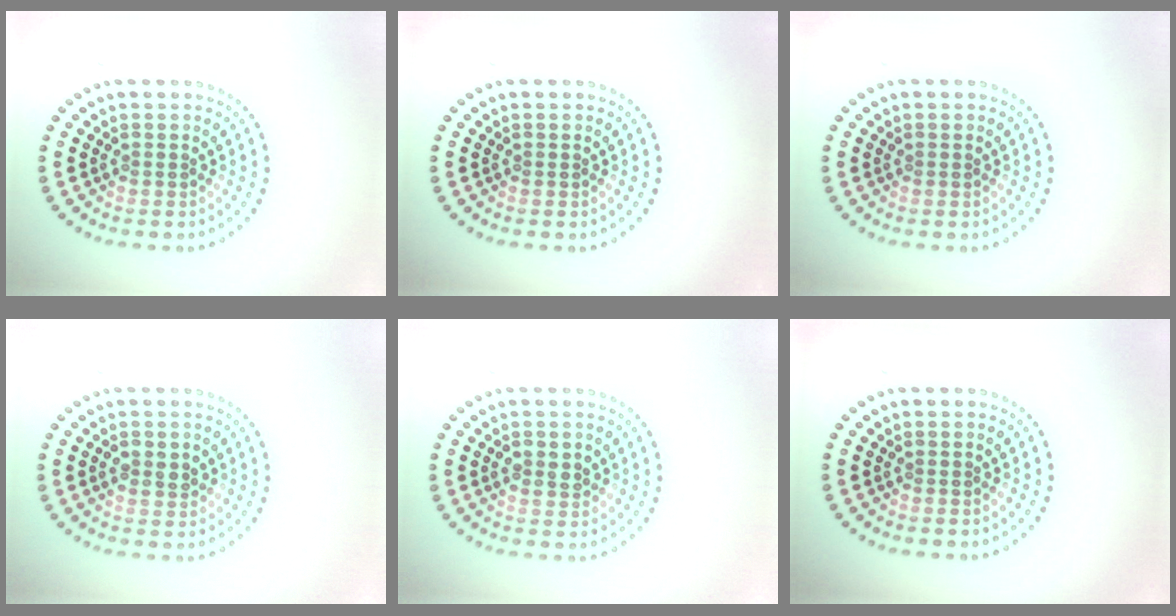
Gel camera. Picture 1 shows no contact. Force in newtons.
{"total": 0.0}
{"total": 0.0}
{"total": 1.7, "press": 1.7, "slide": 0.1}
{"total": 1.7, "press": 1.7, "slide": 0.1}
{"total": 0.0}